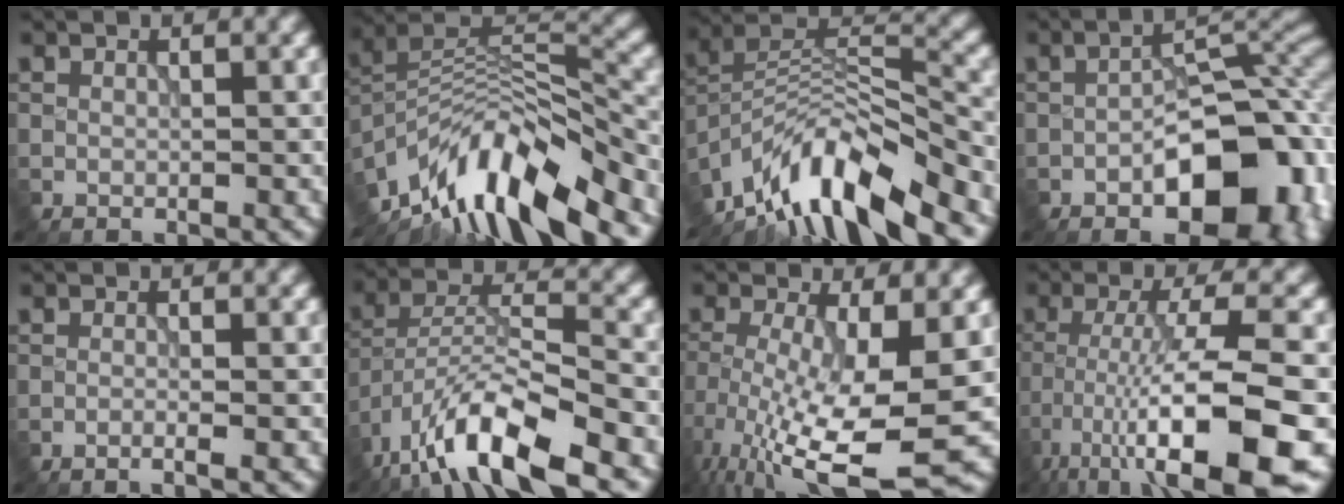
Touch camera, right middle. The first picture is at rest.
{"total": 11.9, "force": [-8.5, 3.9, 7.4], "torque": [-0.128, 0.018, -0.159]}
{"total": 10.8, "force": [-8.1, 3.0, 6.5], "torque": [-0.105, 0.015, -0.157]}
{"total": 12.3, "force": [-3.9, 6.8, 9.5], "torque": [-0.114, -0.005, -0.058]}
{"total": 1.0, "force": [-0.6, 0.0, 0.9], "torque": [-0.010, 0.003, -0.015]}
{"total": 11.2, "force": [-7.6, 3.3, 7.5], "torque": [-0.131, 0.008, -0.150]}
{"total": 10.6, "force": [-4.3, 2.5, 9.3], "torque": [-0.189, -0.026, -0.067]}
{"total": 11.5, "force": [-6.1, 2.3, 9.4], "torque": [-0.158, 0.006, -0.100]}